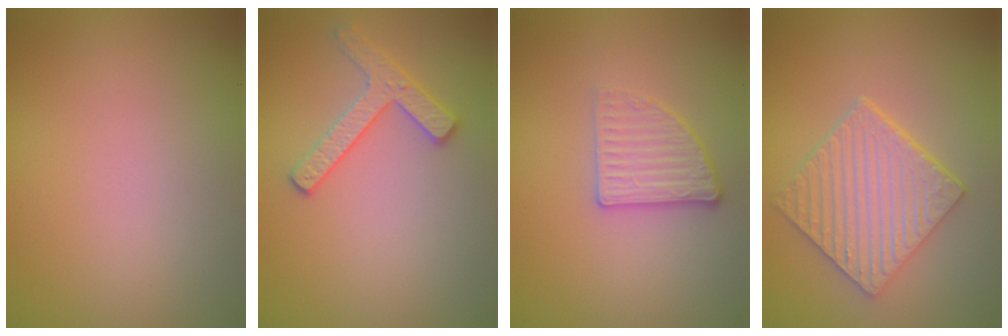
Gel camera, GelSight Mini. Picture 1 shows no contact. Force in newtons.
{"total": 2.5, "press": 2.5, "slide": 0.4}
{"total": 2.6, "press": 2.4, "slide": 1.0}
{"total": 5.3, "press": 4.4, "slide": 2.9}